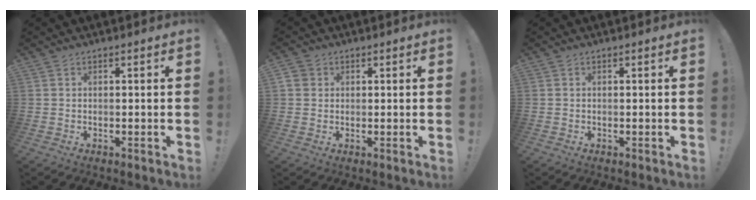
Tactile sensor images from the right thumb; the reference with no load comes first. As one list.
[{"total": 2.7, "force": [1.0, 2.4, 0.7], "torque": [-0.018, 0.004, 0.019]}, {"total": 0.5, "force": [0.0, 0.5, -0.2], "torque": [-0.003, 0.004, 0.001]}]